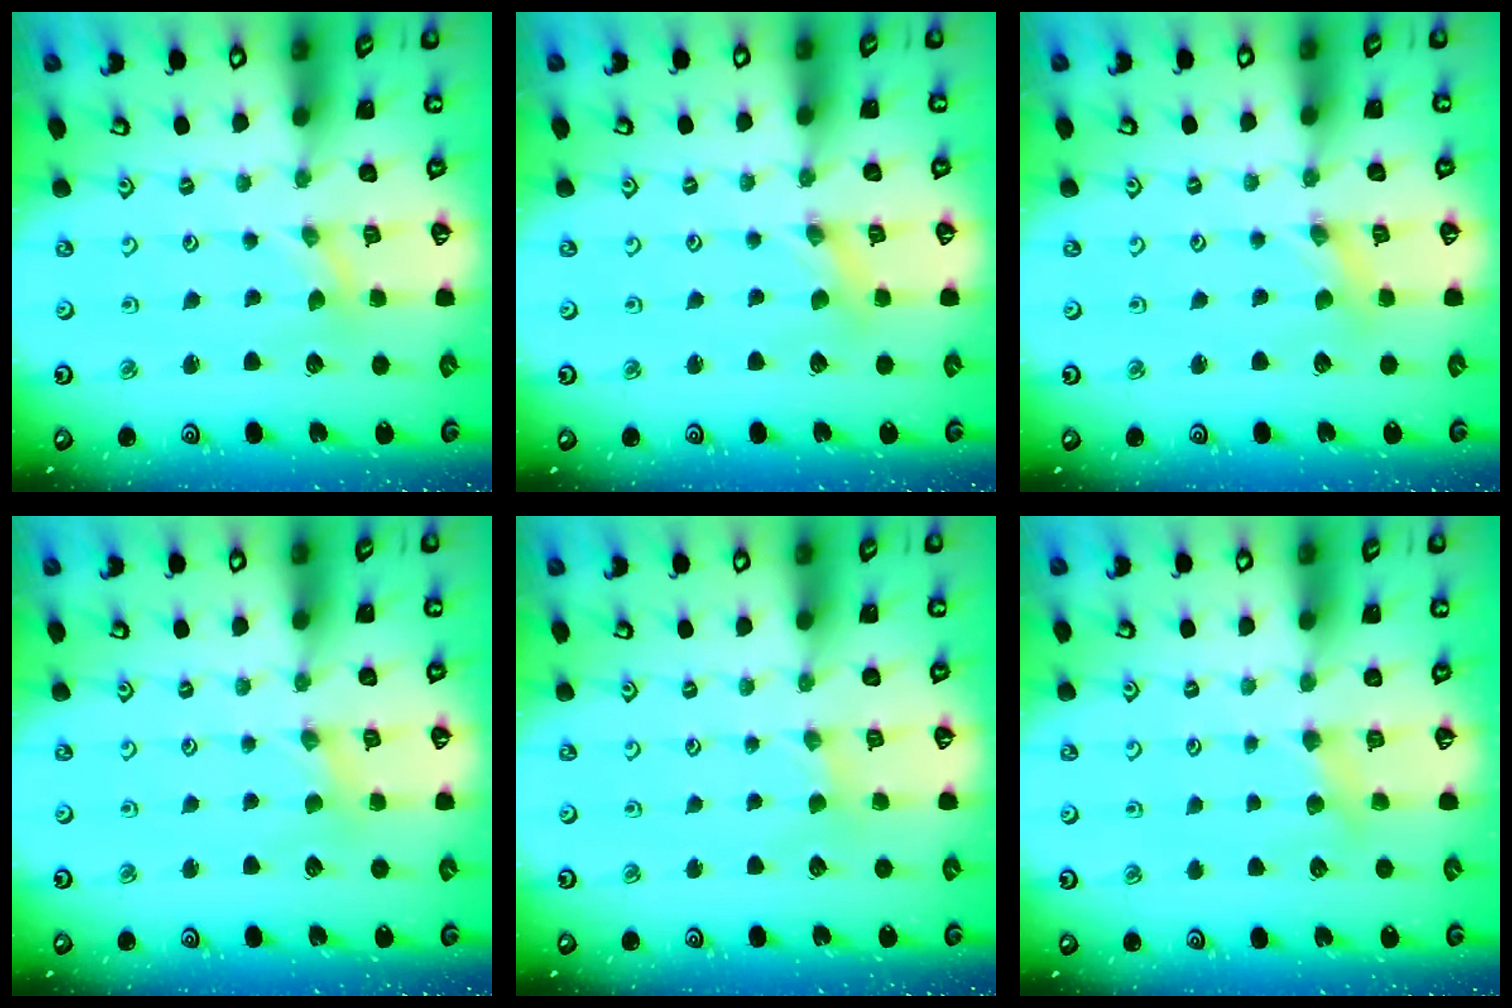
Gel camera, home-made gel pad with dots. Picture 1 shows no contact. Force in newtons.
{"total": 0.8, "press": 0.8, "slide": 0.2}
{"total": 0.8, "press": 0.8, "slide": 0.2}
{"total": 1.7, "press": 1.7, "slide": 0.2}
{"total": 0.6, "press": 0.6, "slide": 0.2}
{"total": 5.1, "press": 5.1, "slide": 0.6}